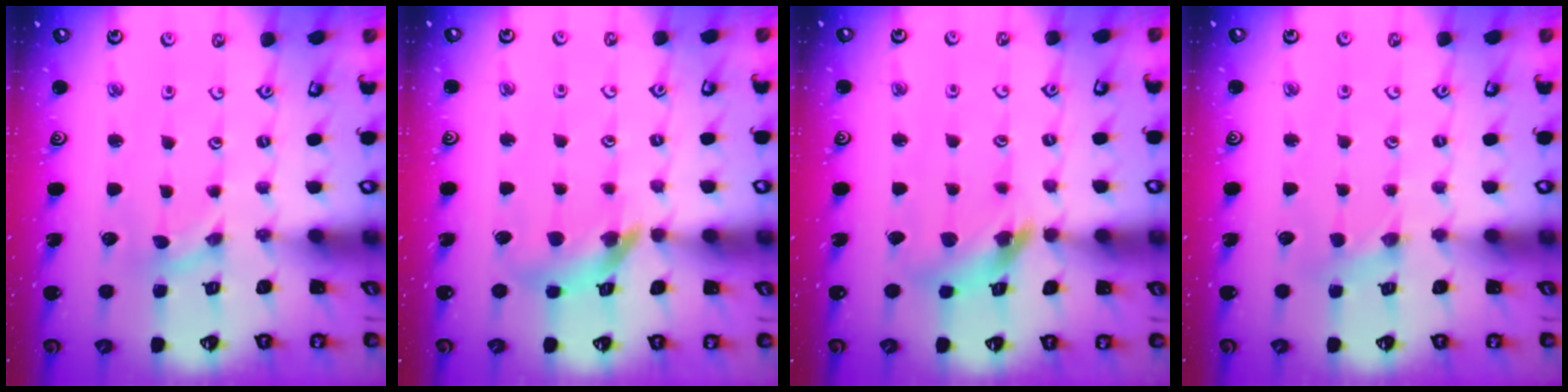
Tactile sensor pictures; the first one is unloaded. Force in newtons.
{"total": 11.8, "press": 11.7, "slide": 1.5}
{"total": 11.4, "press": 11.3, "slide": 1.3}
{"total": 2.0, "press": 1.9, "slide": 0.4}